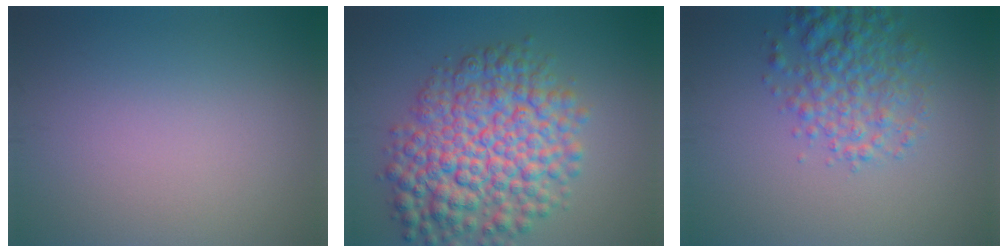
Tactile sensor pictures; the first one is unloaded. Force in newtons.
{"total": 10.0, "press": 10.0, "slide": 0.3}
{"total": 4.5, "press": 4.5, "slide": 0.2}